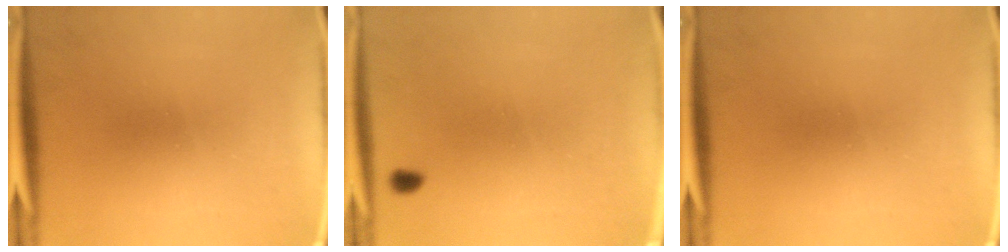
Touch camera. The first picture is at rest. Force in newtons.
{"total": 0.7}
{"total": 0.0}